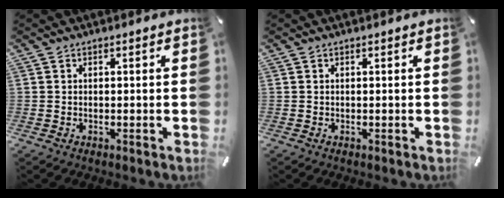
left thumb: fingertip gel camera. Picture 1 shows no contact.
{"total": 0.0}